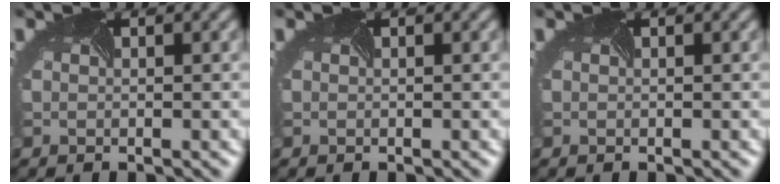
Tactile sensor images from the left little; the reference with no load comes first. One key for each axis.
{"total": 0.0}
{"total": 0.0}